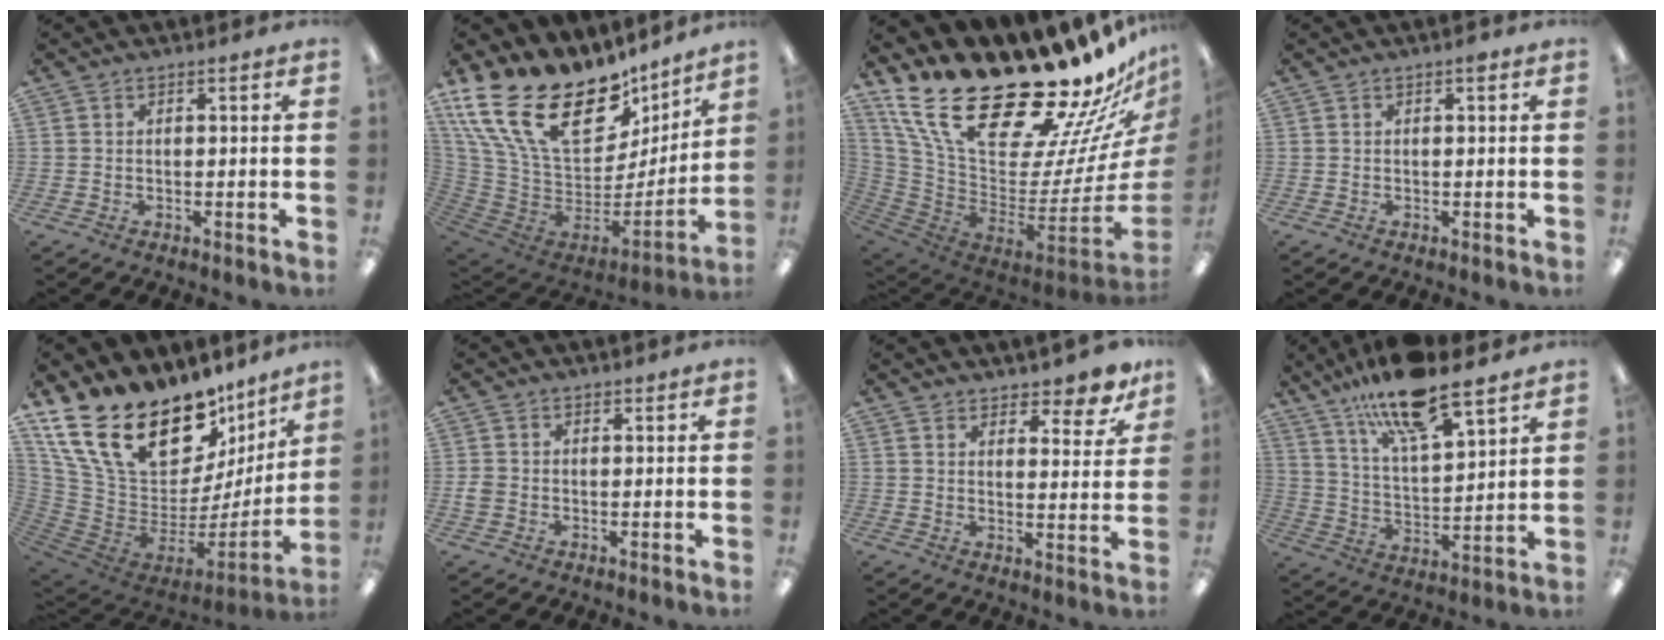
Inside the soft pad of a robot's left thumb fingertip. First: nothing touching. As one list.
[{"total": 28.3, "force": [16.6, 15.4, 17.0], "torque": [-0.324, -0.116, 0.322]}, {"total": 30.5, "force": [22.2, 11.4, 17.5], "torque": [-0.280, -0.189, 0.420]}, {"total": 1.0, "force": [0.5, 0.3, 0.8], "torque": [-0.018, 0.004, 0.007]}, {"total": 26.2, "force": [18.0, 12.3, 14.4], "torque": [-0.244, -0.127, 0.355]}, {"total": 2.3, "force": [-0.2, 2.1, 1.0], "torque": [-0.016, 0.005, -0.004]}, {"total": 6.8, "force": [5.9, 2.1, 2.7], "torque": [-0.023, -0.042, 0.100]}, {"total": 16.1, "force": [13.1, 4.1, 8.4], "torque": [-0.151, -0.074, 0.224]}]